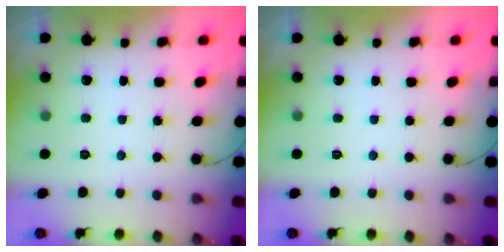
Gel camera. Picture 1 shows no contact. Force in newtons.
{"total": 0.0}